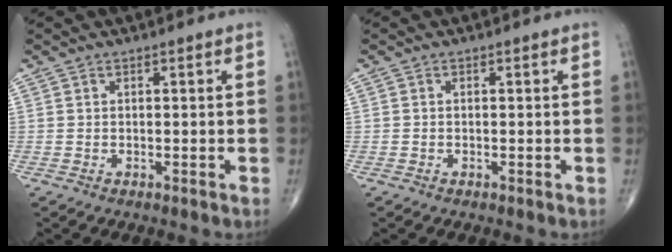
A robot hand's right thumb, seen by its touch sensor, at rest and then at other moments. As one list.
[{"total": 0.0}]